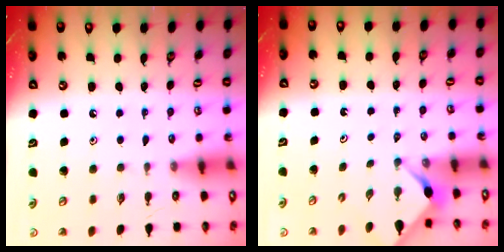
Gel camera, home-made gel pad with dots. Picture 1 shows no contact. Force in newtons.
{"total": 2.9, "press": 2.9, "slide": 0.4}